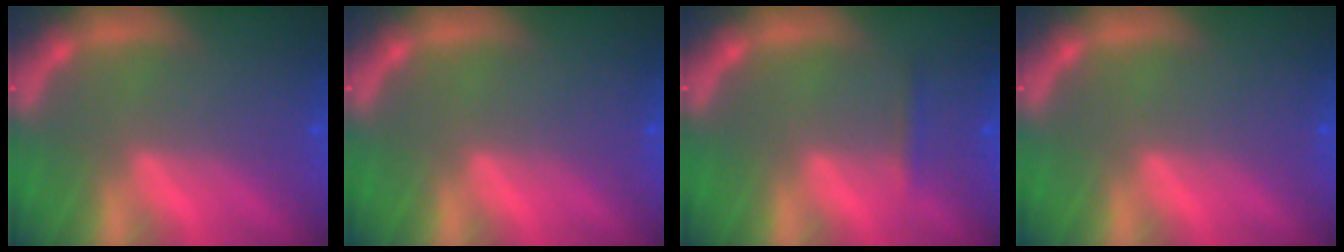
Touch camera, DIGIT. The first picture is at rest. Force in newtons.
{"total": 0.0}
{"total": 0.9}
{"total": 0.0}